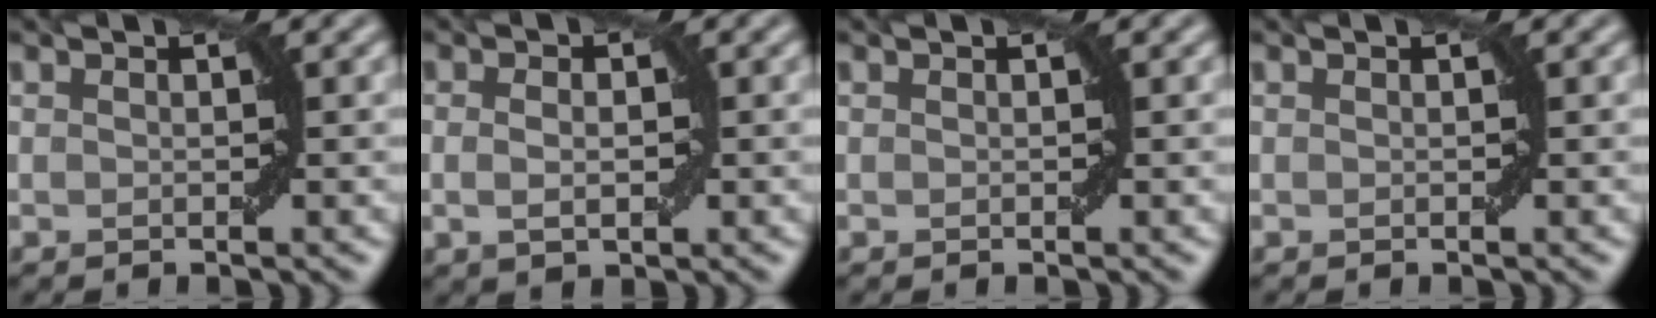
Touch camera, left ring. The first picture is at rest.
{"total": 2.2, "force": [0.0, 1.2, 1.8], "torque": [-0.025, 0.002, -0.001]}
{"total": 0.0}
{"total": 0.0}